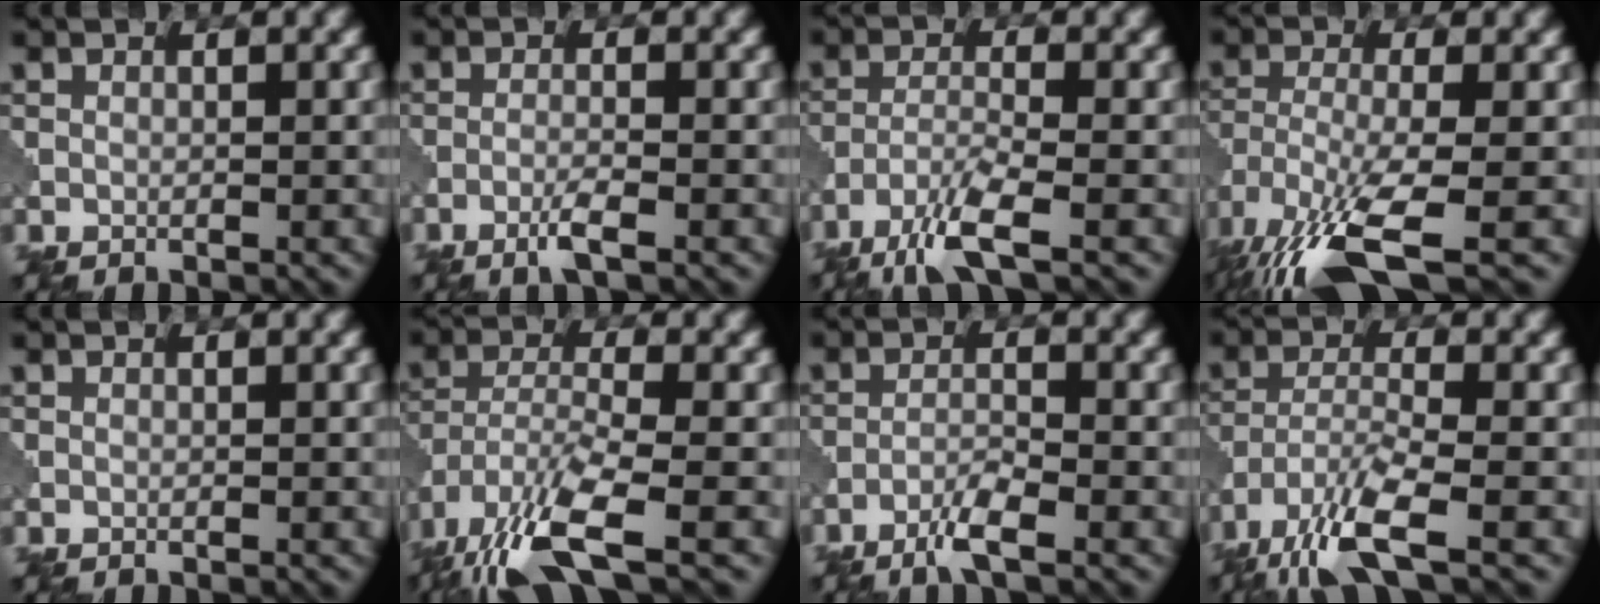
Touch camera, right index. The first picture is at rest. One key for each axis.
{"total": 2.1, "fx": -1.2, "fy": 0.2, "fz": 1.7, "tx": -0.031, "ty": 0.005, "tz": -0.030}
{"total": 5.2, "fx": -3.6, "fy": 0.8, "fz": 3.6, "tx": -0.074, "ty": -0.007, "tz": -0.081}
{"total": 11.1, "fx": -6.6, "fy": 3.1, "fz": 8.3, "tx": -0.182, "ty": -0.018, "tz": -0.124}
{"total": 0.0}
{"total": 9.9, "fx": -6.2, "fy": 3.2, "fz": 7.1, "tx": -0.147, "ty": -0.015, "tz": -0.126}
{"total": 2.8, "fx": -2.0, "fy": 0.2, "fz": 1.9, "tx": -0.040, "ty": 0.003, "tz": -0.046}
{"total": 7.7, "fx": -5.3, "fy": 1.9, "fz": 5.4, "tx": -0.109, "ty": -0.008, "tz": -0.111}